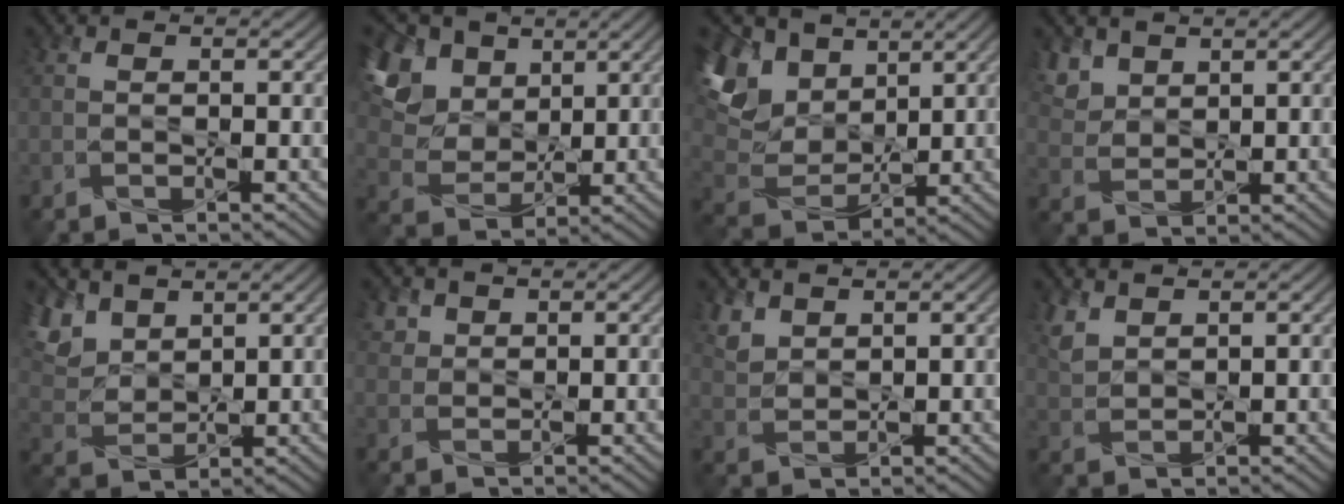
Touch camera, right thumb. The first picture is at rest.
{"total": 12.7, "force": [5.8, 8.7, 7.2], "torque": [-0.223, 0.029, 0.109]}
{"total": 13.5, "force": [6.3, 8.8, 8.1], "torque": [-0.241, 0.027, 0.123]}
{"total": 4.4, "force": [2.9, 2.8, 1.9], "torque": [-0.062, -0.005, 0.068]}
{"total": 8.9, "force": [5.4, 5.2, 4.7], "torque": [-0.160, 0.006, 0.116]}
{"total": 2.4, "force": [1.5, 1.8, 0.6], "torque": [-0.023, -0.005, 0.038]}
{"total": 3.2, "force": [2.3, 1.8, 1.3], "torque": [-0.039, -0.002, 0.055]}
{"total": 2.9, "force": [2.1, 1.4, 1.3], "torque": [-0.041, 0.000, 0.053]}